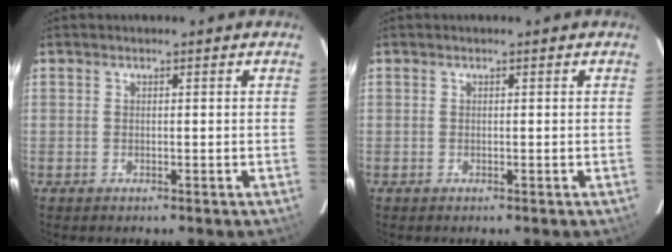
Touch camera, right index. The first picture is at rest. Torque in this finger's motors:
{"motor_torque": [0.00, 0.00, 0.01, 0.01]}